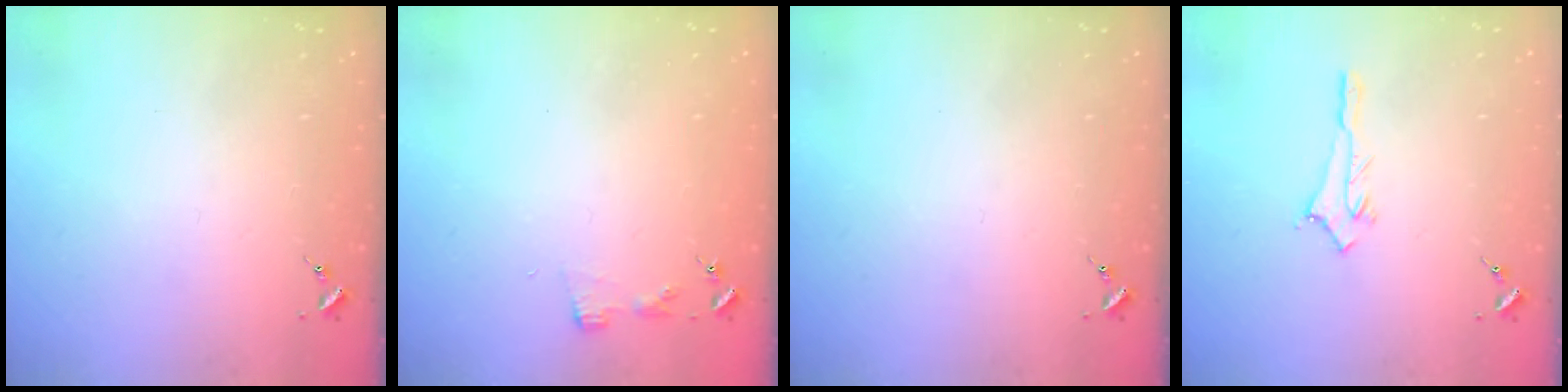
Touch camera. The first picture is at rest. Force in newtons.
{"total": 2.9, "press": 2.9, "slide": 0.3}
{"total": 0.0}
{"total": 2.9, "press": 2.8, "slide": 0.4}